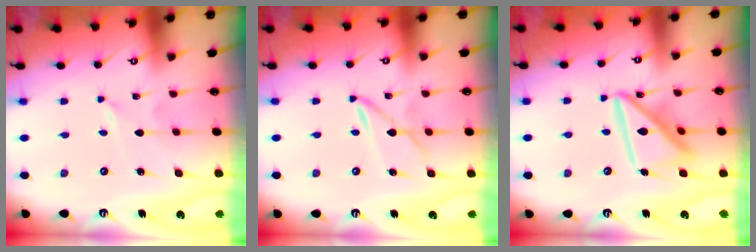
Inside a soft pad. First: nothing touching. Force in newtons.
{"total": 2.5, "press": 2.5, "slide": 0.3}
{"total": 13.9, "press": 13.9, "slide": 1.5}